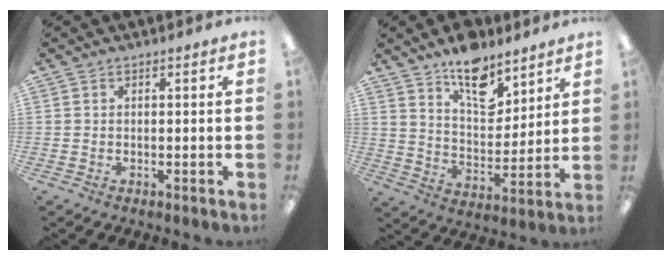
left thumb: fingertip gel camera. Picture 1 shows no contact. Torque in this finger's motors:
{"motor_torque": [1.75, 0.88, 1.46, -1.29, 0.08]}